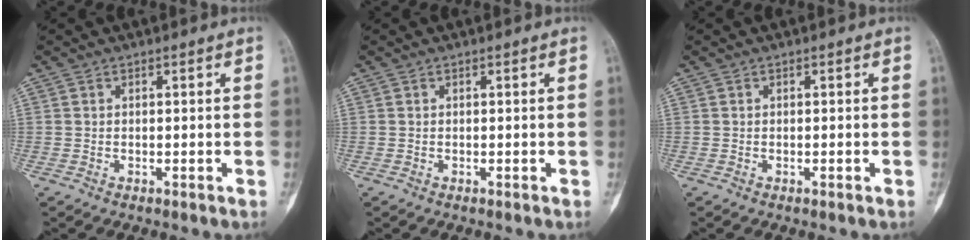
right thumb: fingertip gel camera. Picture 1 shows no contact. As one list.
[{"total": 0.0}, {"total": 0.0}]